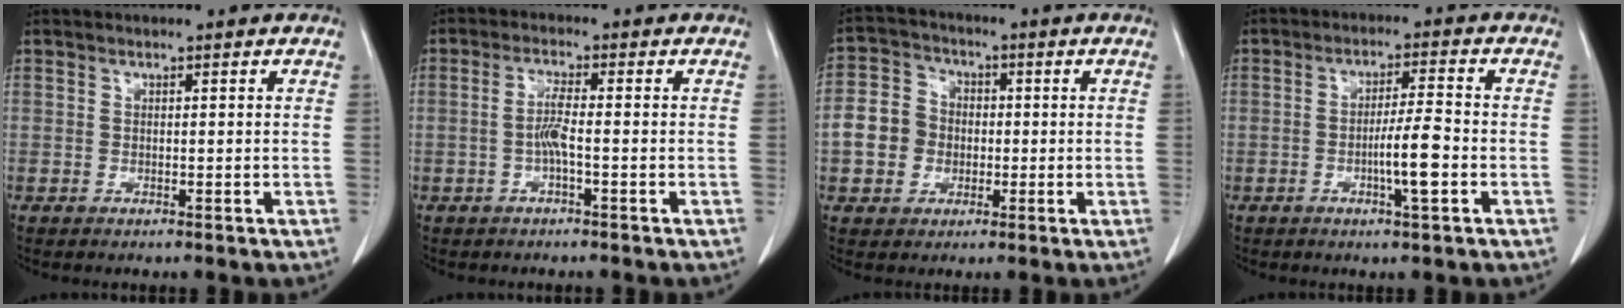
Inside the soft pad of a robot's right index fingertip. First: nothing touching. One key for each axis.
{"total": 3.2, "fx": -0.8, "fy": 0.1, "fz": 3.1, "tx": -0.062, "ty": 0.003, "tz": -0.017}
{"total": 7.2, "fx": -1.1, "fy": 6.4, "fz": 3.1, "tx": -0.079, "ty": 0.025, "tz": -0.021}
{"total": 6.0, "fx": -1.9, "fy": 0.1, "fz": 5.7, "tx": -0.101, "ty": -0.002, "tz": -0.032}